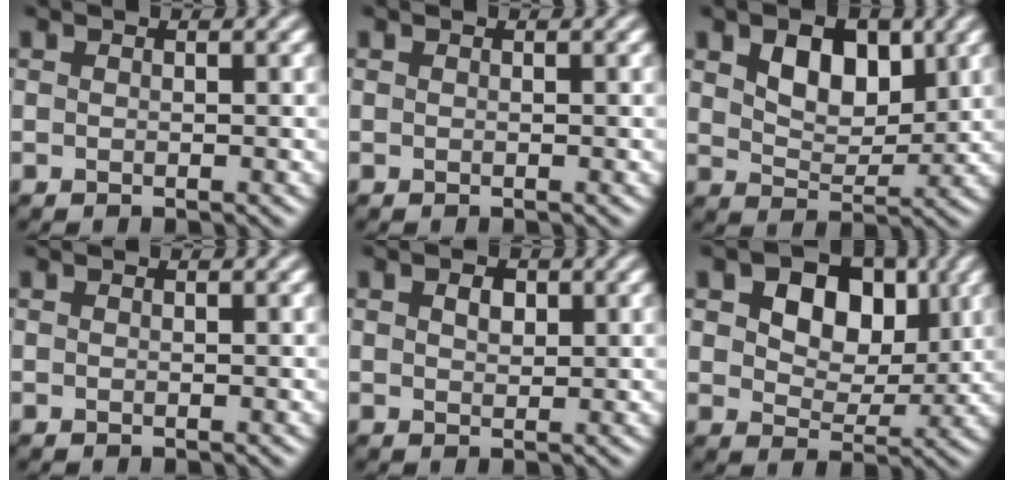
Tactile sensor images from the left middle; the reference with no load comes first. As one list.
[{"total": 0.0}, {"total": 4.6, "force": [1.9, 2.7, 3.2], "torque": [-0.058, -0.002, 0.031]}, {"total": 0.0}, {"total": 1.5, "force": [0.6, 1.0, 1.0], "torque": [-0.015, 0.001, 0.011]}, {"total": 7.2, "force": [2.4, 4.8, 4.9], "torque": [-0.077, 0.001, 0.024]}]